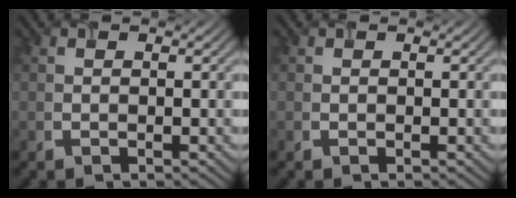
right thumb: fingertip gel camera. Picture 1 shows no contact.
{"total": 0.0}